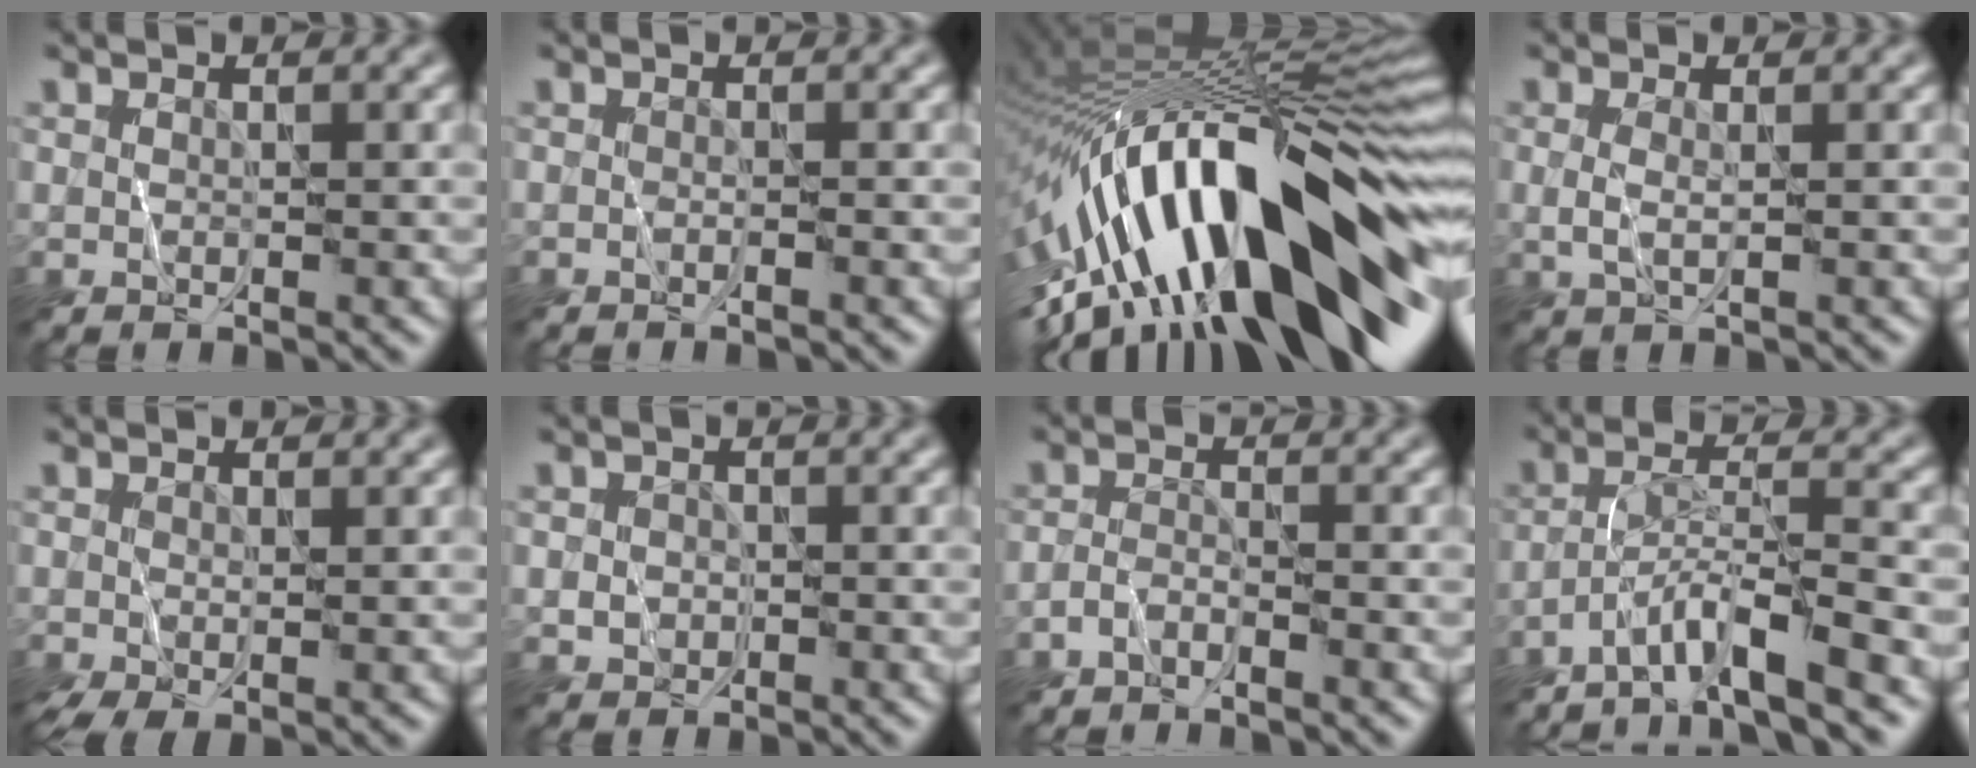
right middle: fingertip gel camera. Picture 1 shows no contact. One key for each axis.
{"total": 0.5, "fx": -0.4, "fy": -0.3, "fz": 0.1, "tx": -0.001, "ty": 0.001, "tz": -0.008}
{"total": 17.7, "fx": -3.5, "fy": 6.8, "fz": 16.0, "tx": -0.252, "ty": 0.039, "tz": -0.076}
{"total": 1.0, "fx": 0.1, "fy": 0.1, "fz": 1.0, "tx": -0.026, "ty": -0.001, "tz": 0.001}
{"total": 2.4, "fx": -0.8, "fy": 1.0, "fz": 2.1, "tx": -0.047, "ty": -0.012, "tz": -0.012}
{"total": 1.0, "fx": -0.3, "fy": 1.0, "fz": 0.1, "tx": 0.003, "ty": -0.002, "tz": -0.006}
{"total": 1.3, "fx": -1.3, "fy": 0.1, "fz": 0.3, "tx": -0.007, "ty": 0.003, "tz": -0.030}
{"total": 5.7, "fx": -4.3, "fy": 0.3, "fz": 3.7, "tx": -0.060, "ty": 0.008, "tz": -0.084}